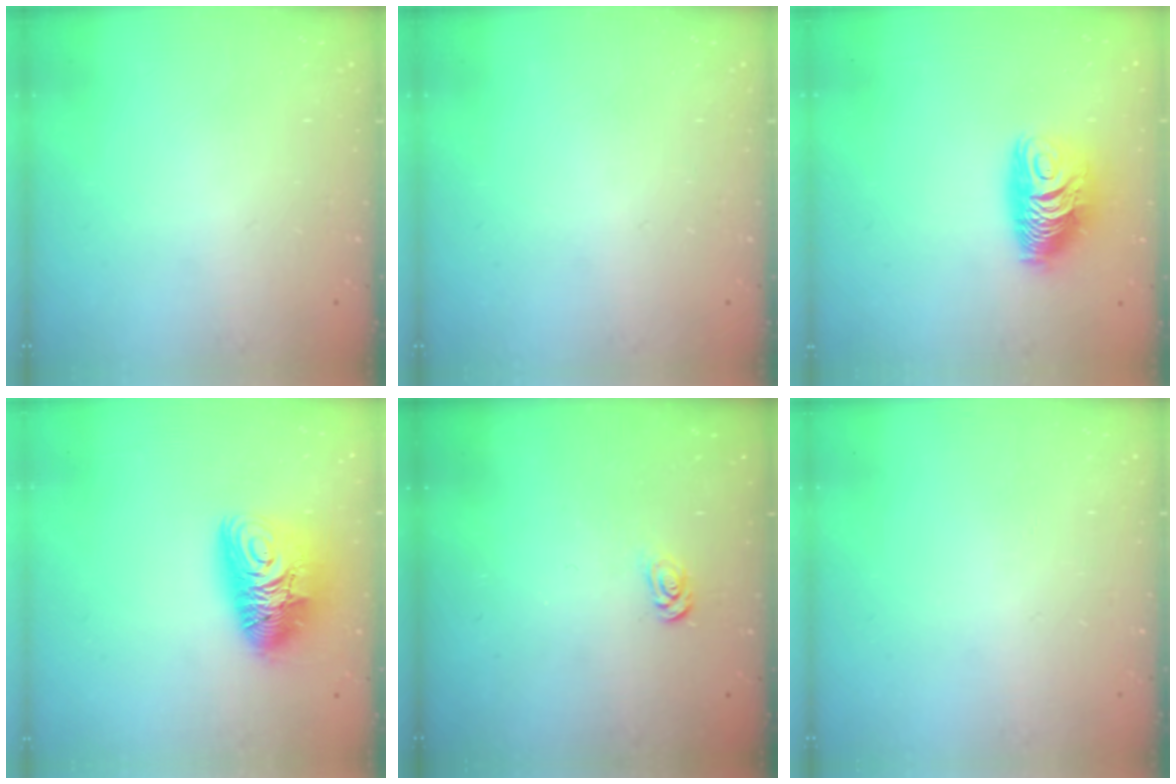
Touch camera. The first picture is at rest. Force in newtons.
{"total": 0.0}
{"total": 10.0, "press": 10.0, "slide": 0.9}
{"total": 13.1, "press": 13.0, "slide": 1.4}
{"total": 2.6, "press": 2.6, "slide": 0.3}
{"total": 0.0}